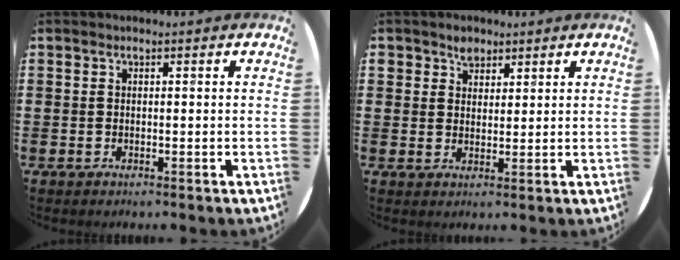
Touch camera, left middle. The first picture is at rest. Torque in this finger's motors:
{"motor_torque": [0.43, -0.26, 0.04, 0.02]}